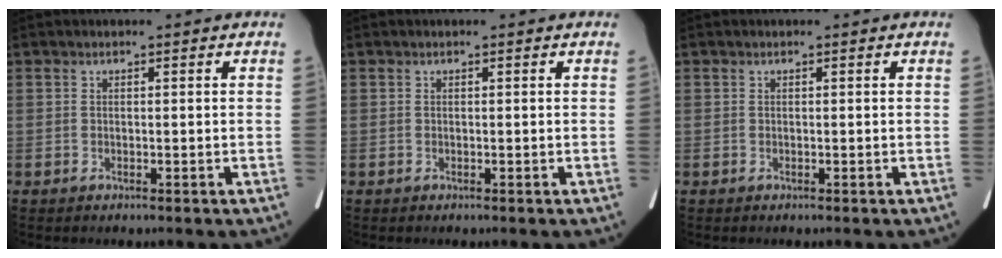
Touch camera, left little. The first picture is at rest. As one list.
[{"total": 0.0}, {"total": 0.0}]